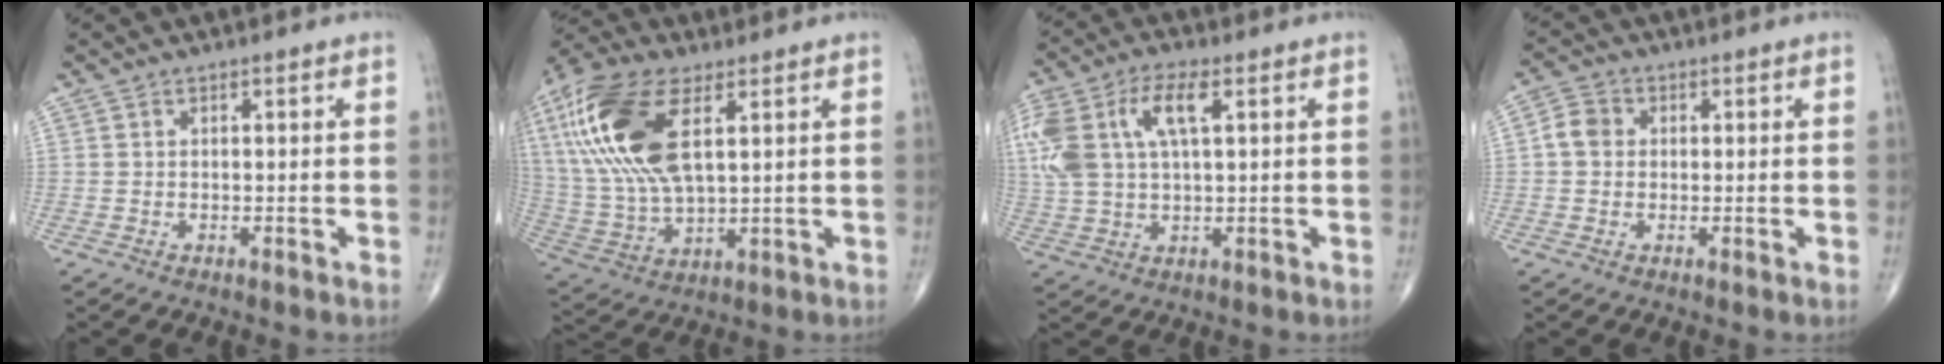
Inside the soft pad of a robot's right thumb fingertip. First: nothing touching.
{"total": 21.1, "force": [6.8, 9.7, 17.5], "torque": [-0.386, -0.006, 0.129]}
{"total": 15.4, "force": [4.6, 7.4, 12.7], "torque": [-0.295, 0.019, 0.088]}
{"total": 3.8, "force": [0.2, 3.3, 1.9], "torque": [-0.027, 0.010, -0.004]}